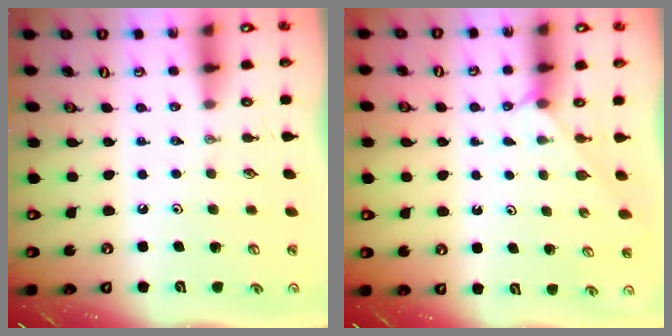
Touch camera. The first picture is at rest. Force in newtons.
{"total": 1.9, "press": 1.9, "slide": 0.3}